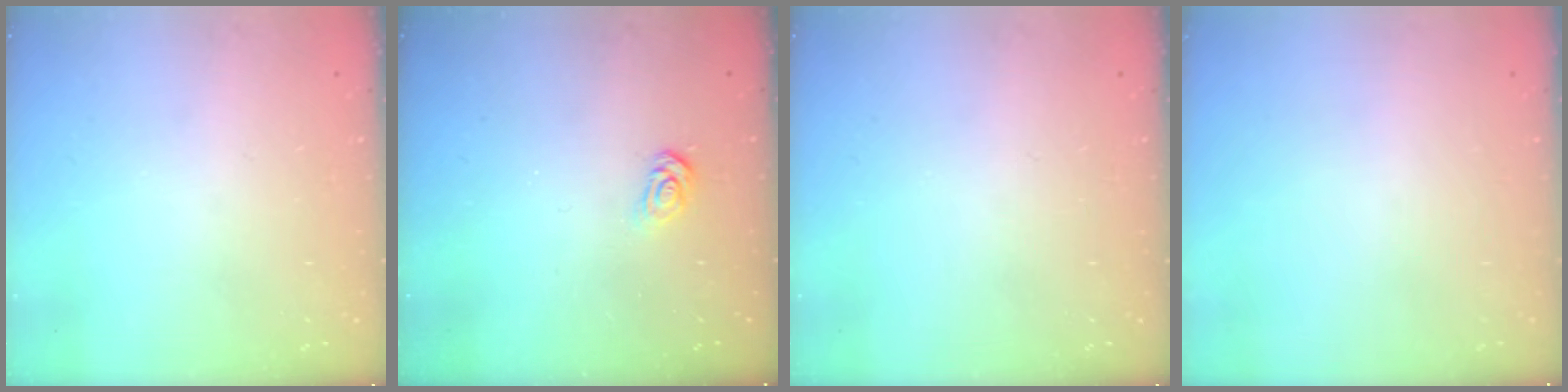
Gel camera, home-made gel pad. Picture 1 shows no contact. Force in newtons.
{"total": 3.9, "press": 3.9, "slide": 0.4}
{"total": 0.0}
{"total": 0.0}